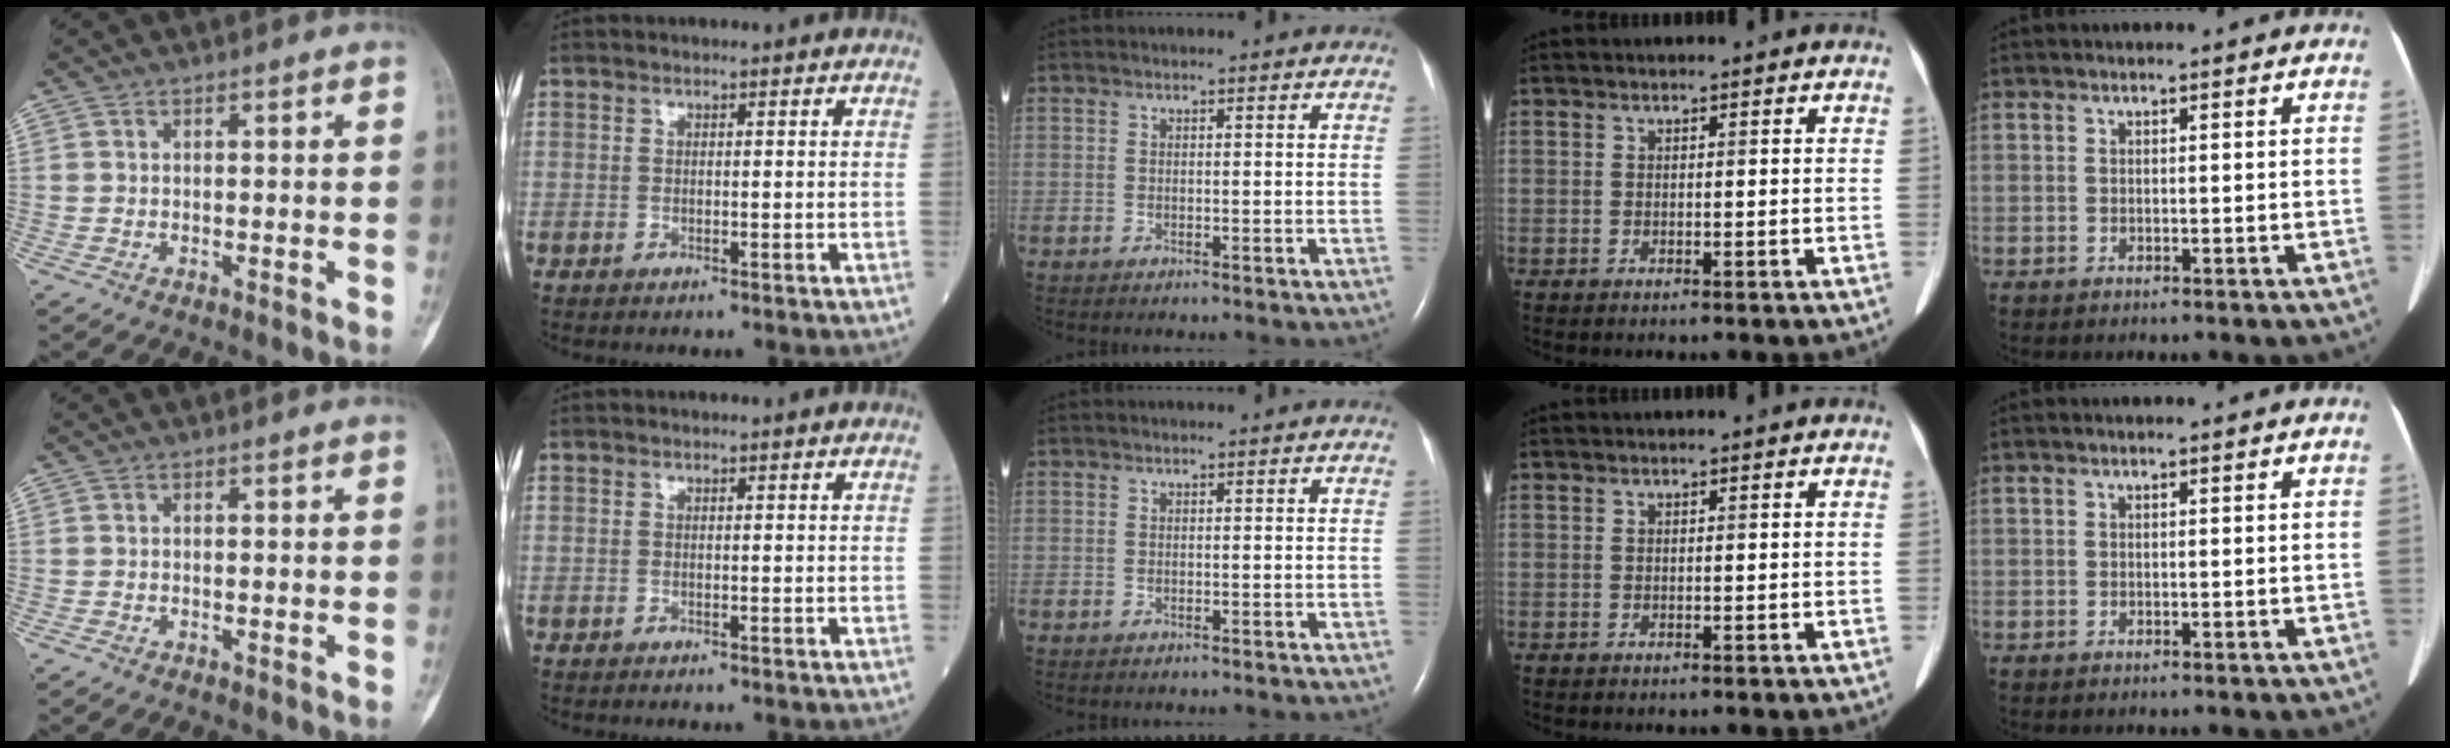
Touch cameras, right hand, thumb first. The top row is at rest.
{}